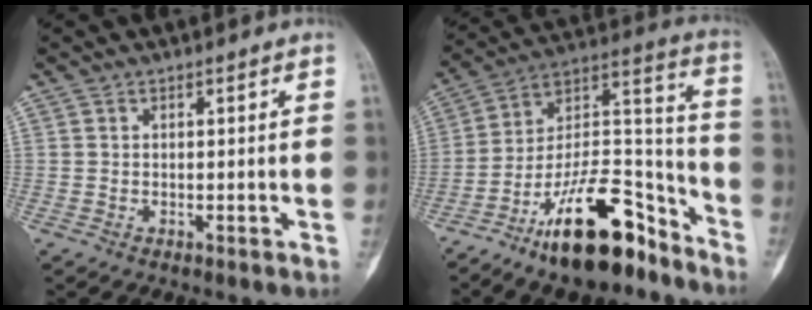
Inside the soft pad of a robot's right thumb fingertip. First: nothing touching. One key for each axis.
{"total": 21.9, "fx": -14.4, "fy": 8.7, "fz": 14.1, "tx": -0.212, "ty": 0.108, "tz": -0.243}